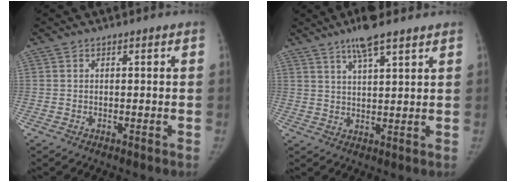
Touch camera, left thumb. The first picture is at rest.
{"total": 7.2, "force": [5.1, 1.5, 4.8], "torque": [-0.083, -0.018, 0.089]}